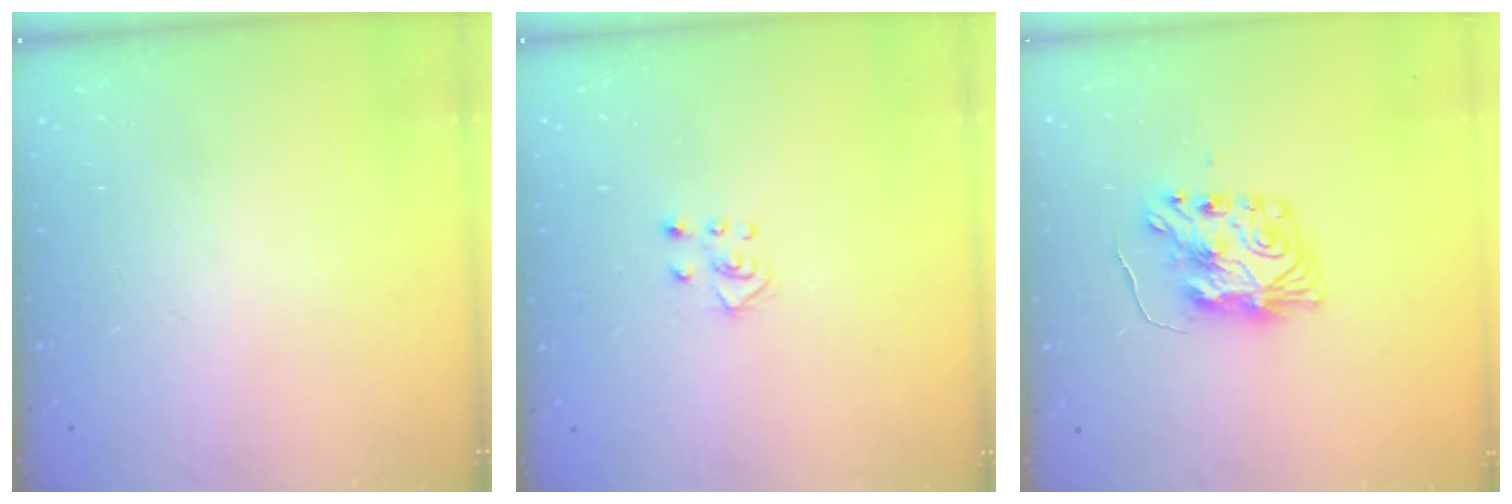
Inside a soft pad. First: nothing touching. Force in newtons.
{"total": 4.0, "press": 4.0, "slide": 0.3}
{"total": 9.0, "press": 9.0, "slide": 0.9}